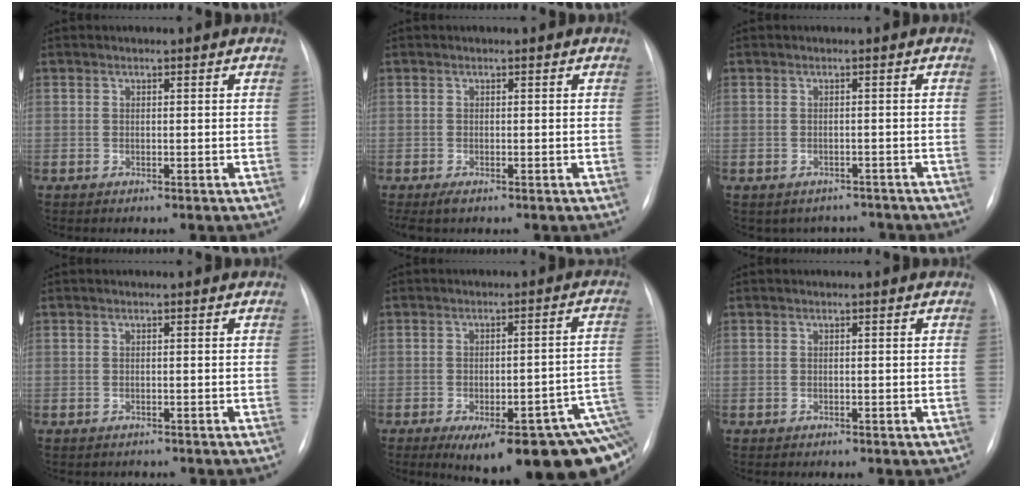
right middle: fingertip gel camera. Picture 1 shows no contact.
{"total": 1.3, "force": [-0.9, 0.4, 0.9], "torque": [-0.018, -0.004, -0.012]}
{"total": 4.7, "force": [-4.0, 2.4, -0.1], "torque": [0.011, 0.019, -0.045]}
{"total": 1.0, "force": [-0.9, 0.6, 0.0], "torque": [-0.006, 0.001, -0.011]}
{"total": 22.1, "force": [-11.3, 6.0, 18.0], "torque": [-0.134, 0.007, -0.131]}
{"total": 0.6, "force": [-0.3, 0.4, 0.2], "torque": [-0.001, 0.003, -0.003]}